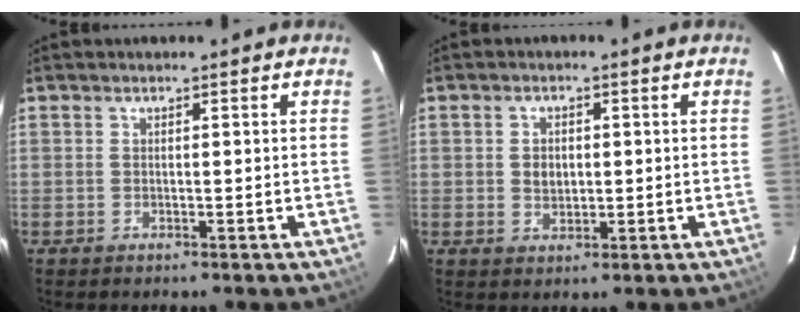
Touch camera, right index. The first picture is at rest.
{"total": 3.3, "force": [0.1, 2.6, 2.0], "torque": [-0.033, 0.005, 0.003]}